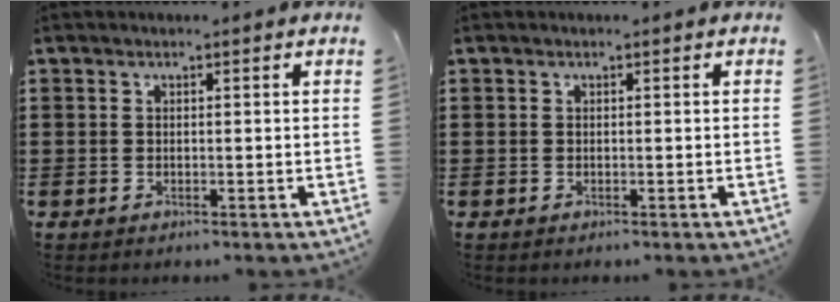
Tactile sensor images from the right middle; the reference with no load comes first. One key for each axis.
{"total": 0.0}